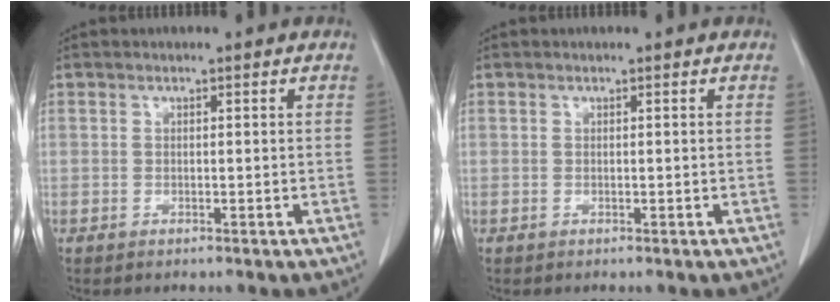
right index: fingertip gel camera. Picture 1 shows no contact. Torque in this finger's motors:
{"motor_torque": [0.00, 0.00, 0.00, 0.00]}